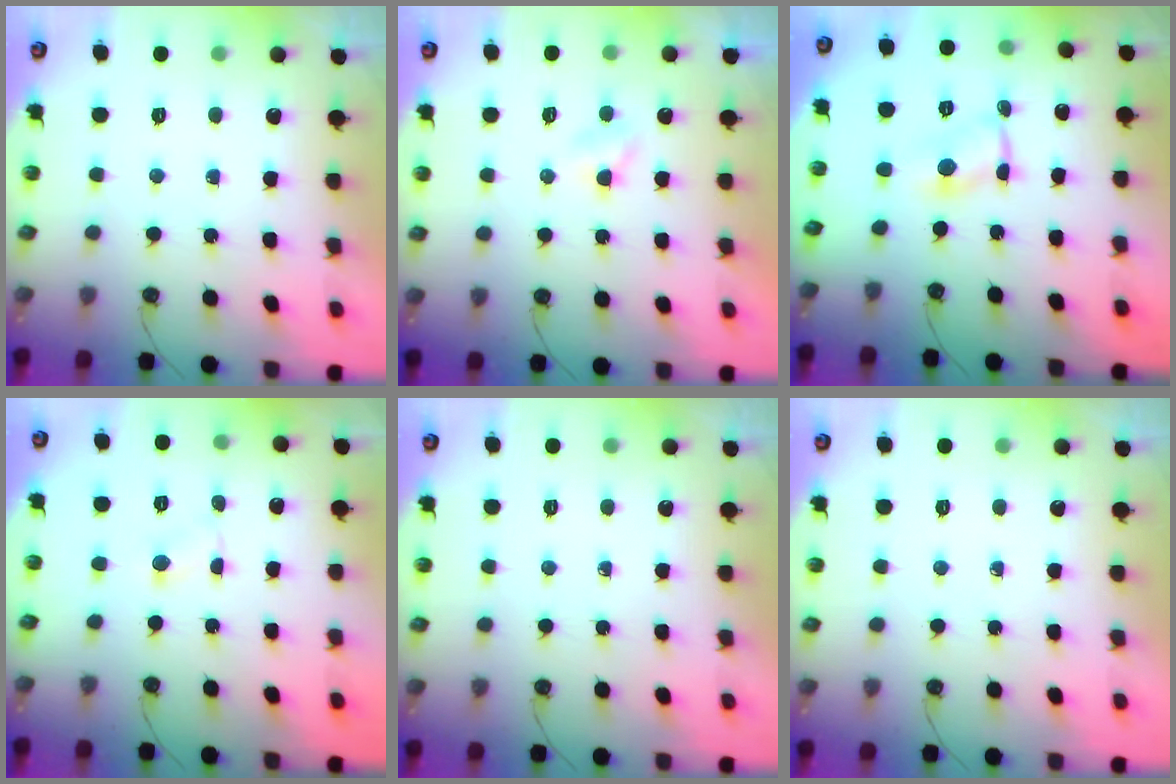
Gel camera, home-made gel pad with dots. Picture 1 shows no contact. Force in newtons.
{"total": 2.0, "press": 2.0, "slide": 0.3}
{"total": 2.2, "press": 2.1, "slide": 0.3}
{"total": 1.1, "press": 1.0, "slide": 0.3}
{"total": 0.0}
{"total": 0.0}